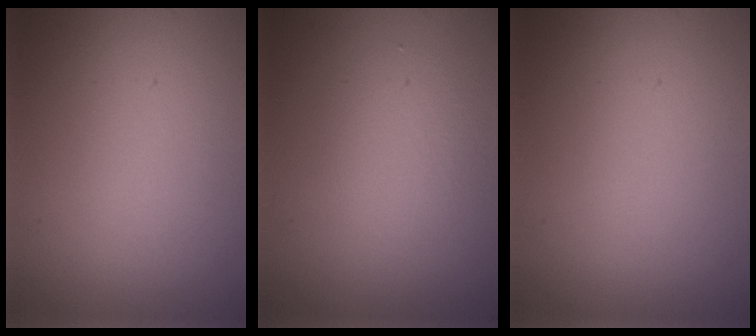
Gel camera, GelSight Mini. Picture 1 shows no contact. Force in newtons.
{"total": 2.1, "press": 2.1, "slide": 0.1}
{"total": 0.0}